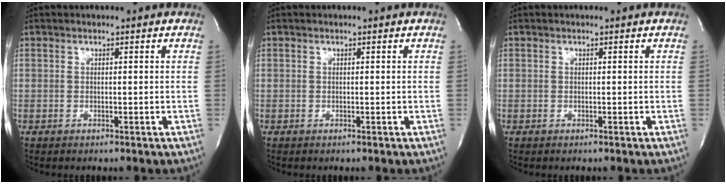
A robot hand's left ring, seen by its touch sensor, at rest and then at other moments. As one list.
[{"total": 0.0}, {"total": 0.0}]